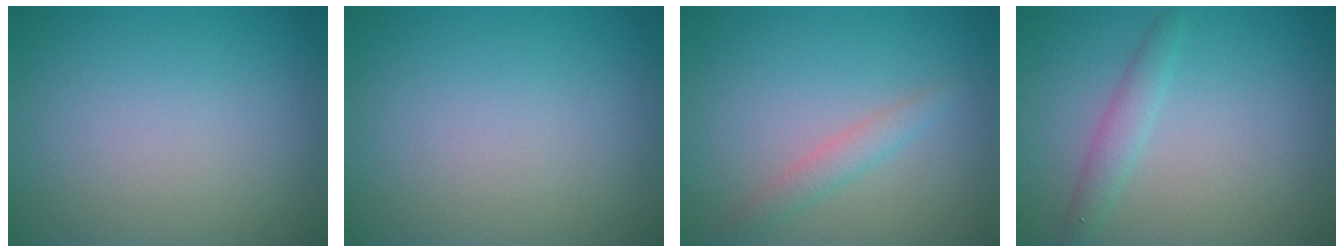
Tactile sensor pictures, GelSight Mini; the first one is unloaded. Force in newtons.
{"total": 0.0}
{"total": 1.6, "press": 1.6, "slide": 0.0}
{"total": 1.8, "press": 1.8, "slide": 0.0}